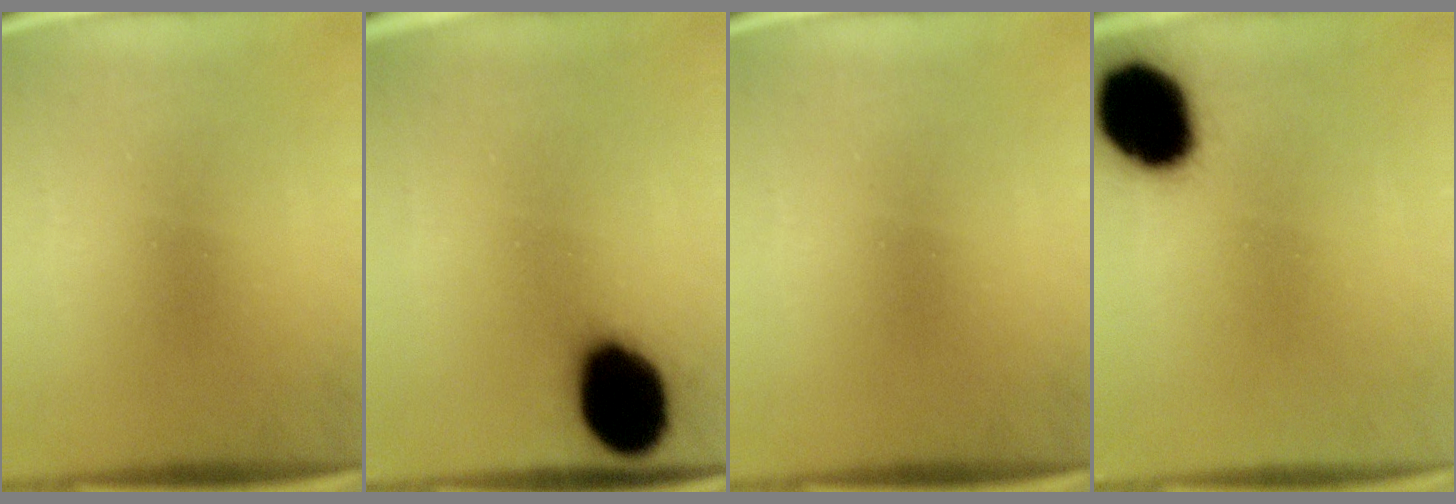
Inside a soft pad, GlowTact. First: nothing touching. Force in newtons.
{"total": 18.6}
{"total": 0.0}
{"total": 17.2}